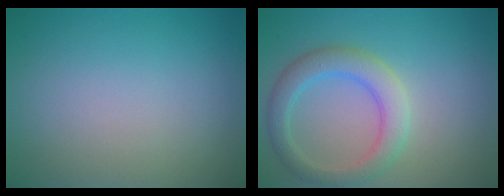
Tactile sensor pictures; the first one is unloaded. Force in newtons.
{"total": 3.9, "press": 3.8, "slide": 0.5}